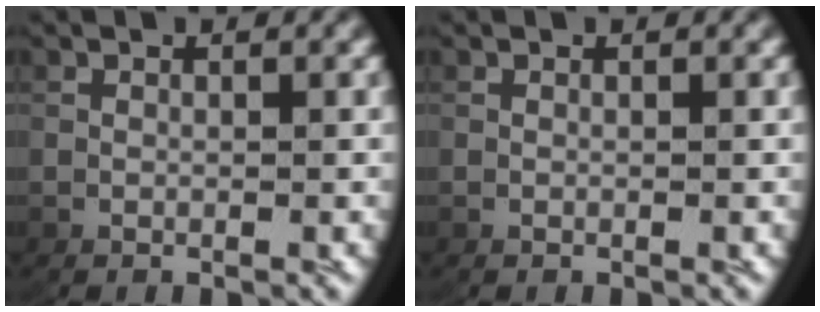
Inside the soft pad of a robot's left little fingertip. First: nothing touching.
{"total": 0.0}